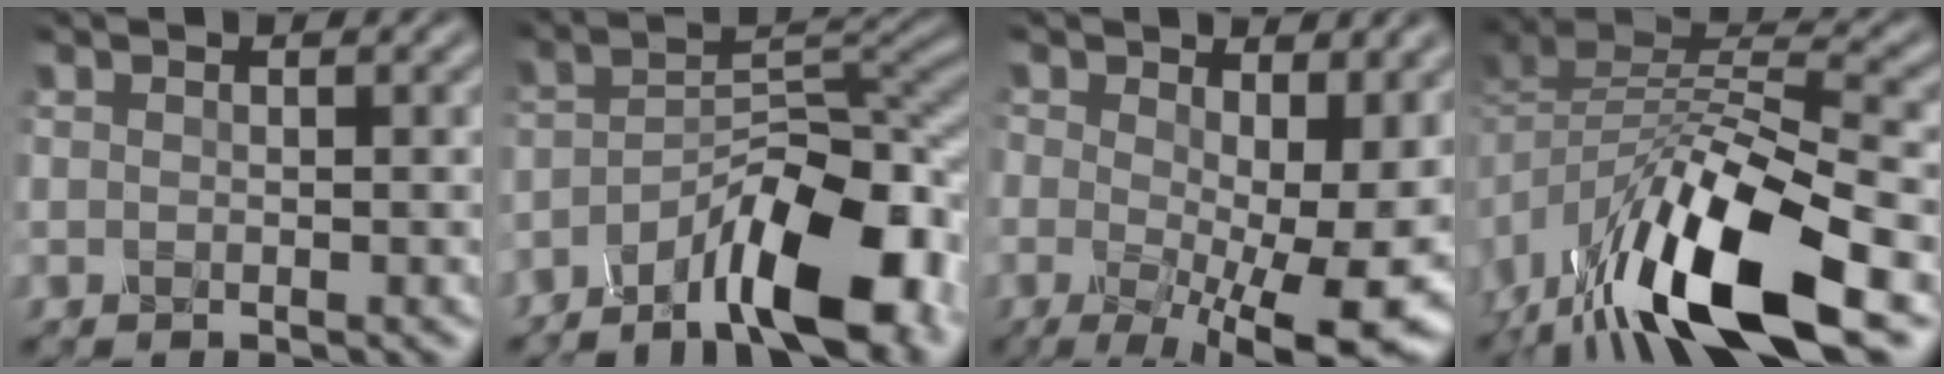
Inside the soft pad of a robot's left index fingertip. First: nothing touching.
{"total": 10.9, "force": [-6.7, 3.2, 8.0], "torque": [-0.116, 0.011, -0.121]}
{"total": 12.7, "force": [-0.8, 5.8, 11.3], "torque": [-0.167, -0.026, 0.002]}
{"total": 13.6, "force": [-7.4, 5.5, 10.1], "torque": [-0.188, -0.014, -0.133]}